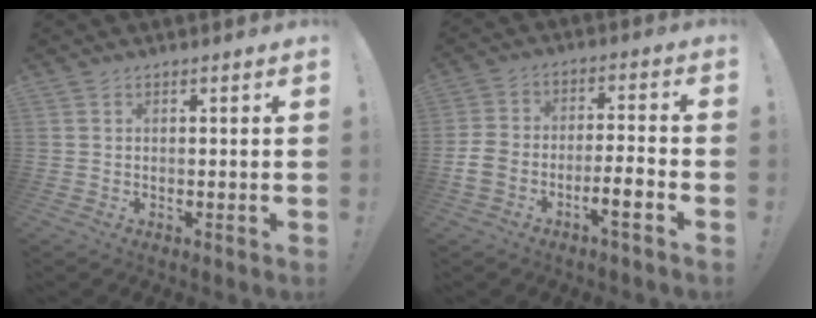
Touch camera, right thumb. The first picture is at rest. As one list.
[{"total": 9.0, "force": [-5.1, 3.6, 6.5], "torque": [-0.124, 0.024, -0.092]}]